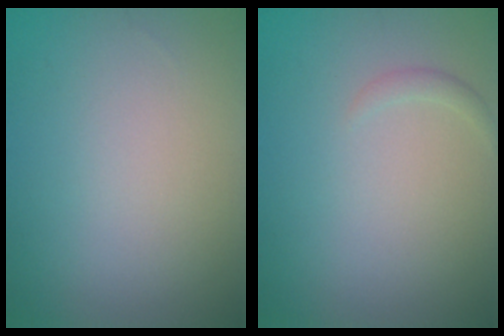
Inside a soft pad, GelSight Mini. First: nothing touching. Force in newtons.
{"total": 0.7, "press": 0.7, "slide": 0.0}